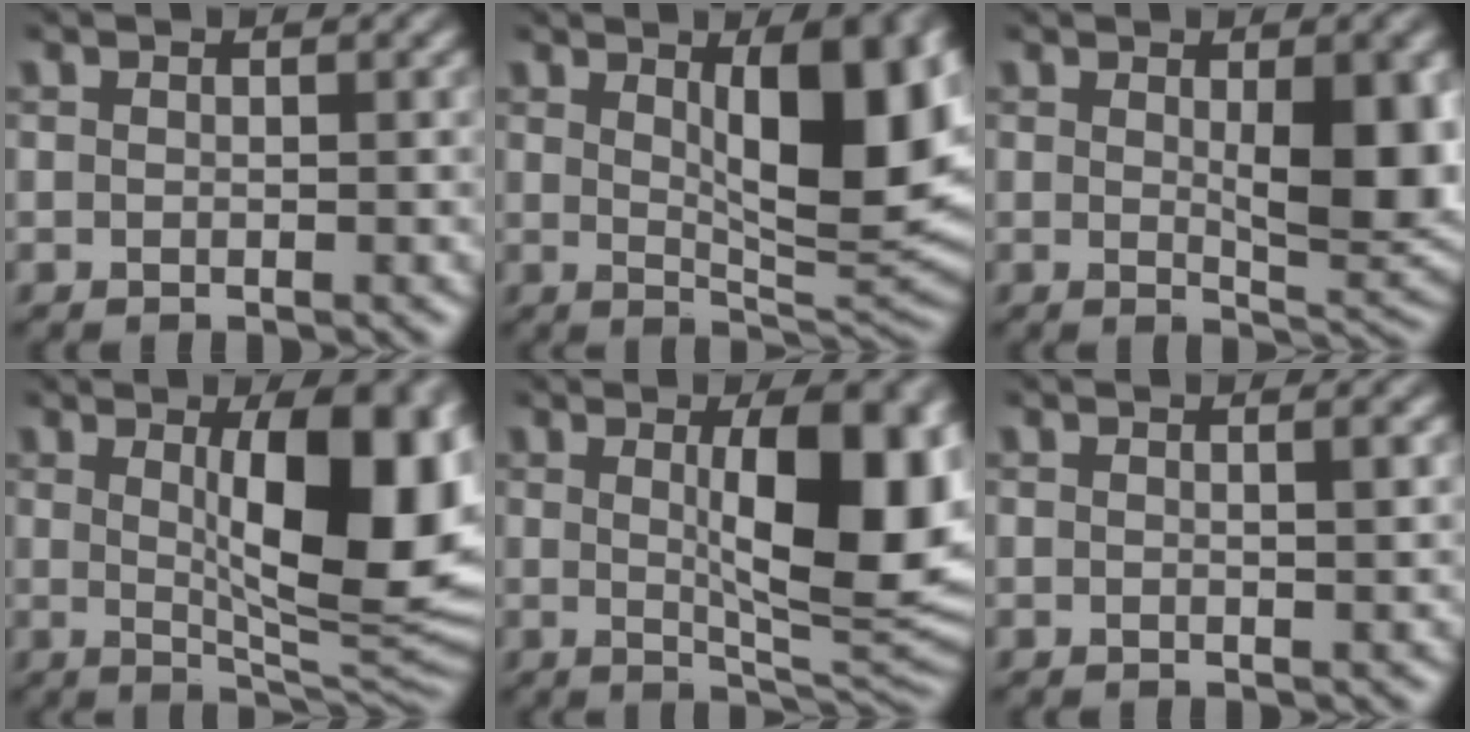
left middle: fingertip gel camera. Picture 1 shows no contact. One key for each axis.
{"total": 9.9, "fx": 2.6, "fy": 3.1, "fz": 9.0, "tx": -0.123, "ty": -0.007, "tz": 0.047}
{"total": 6.7, "fx": 0.7, "fy": 2.2, "fz": 6.3, "tx": -0.085, "ty": -0.006, "tz": 0.017}
{"total": 12.2, "fx": 1.8, "fy": 4.0, "fz": 11.4, "tx": -0.143, "ty": -0.007, "tz": 0.034}
{"total": 11.1, "fx": 1.6, "fy": 3.4, "fz": 10.4, "tx": -0.133, "ty": -0.006, "tz": 0.032}
{"total": 1.2, "fx": 0.4, "fy": 0.3, "fz": 1.1, "tx": -0.012, "ty": 0.003, "tz": 0.002}